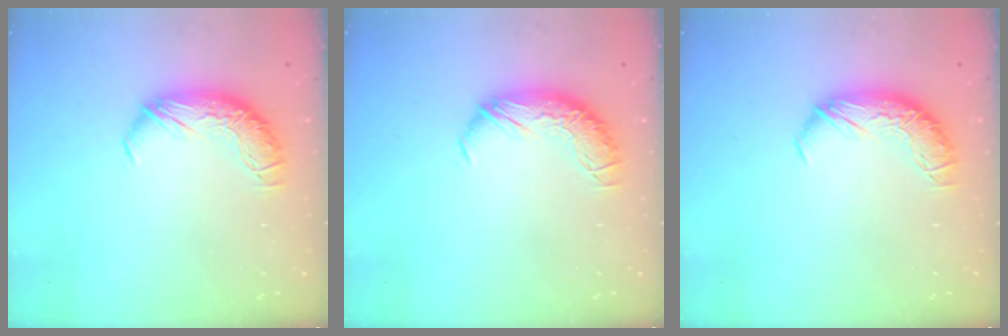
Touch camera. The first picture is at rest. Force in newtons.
{"total": 0.0}
{"total": 0.0}